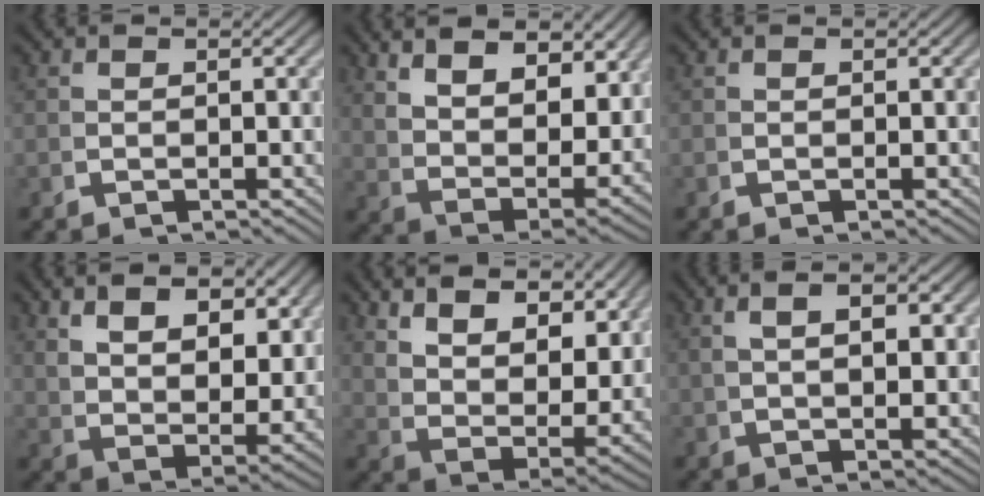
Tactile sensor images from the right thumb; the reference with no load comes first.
{"total": 11.4, "force": [3.8, 6.8, 8.3], "torque": [-0.158, -0.033, 0.080]}
{"total": 0.0}
{"total": 9.1, "force": [3.0, 5.4, 6.8], "torque": [-0.126, -0.036, 0.070]}
{"total": 12.8, "force": [4.5, 7.6, 9.3], "torque": [-0.178, -0.029, 0.090]}
{"total": 4.3, "force": [1.5, 1.4, 3.8], "torque": [-0.050, 0.014, 0.032]}